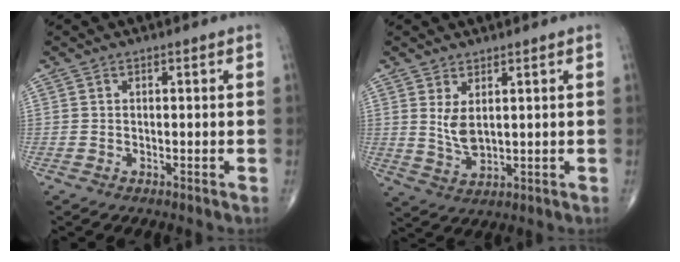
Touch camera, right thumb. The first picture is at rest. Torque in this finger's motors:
{"motor_torque": [-0.34, 0.60, 0.57, 0.28, 0.04]}